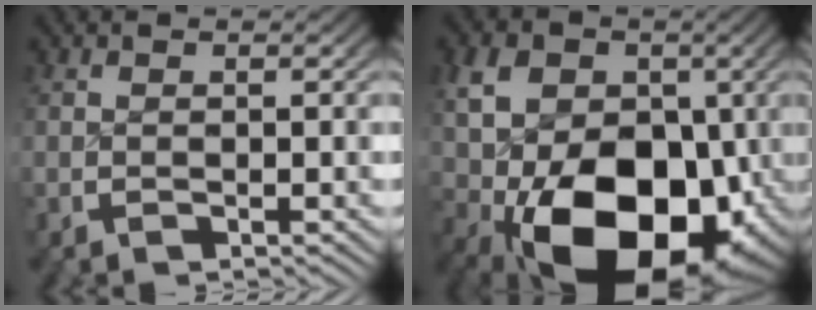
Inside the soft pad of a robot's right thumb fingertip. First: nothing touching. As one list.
[{"total": 20.3, "force": [-3.0, 14.0, 14.4], "torque": [-0.256, -0.091, -0.009]}]